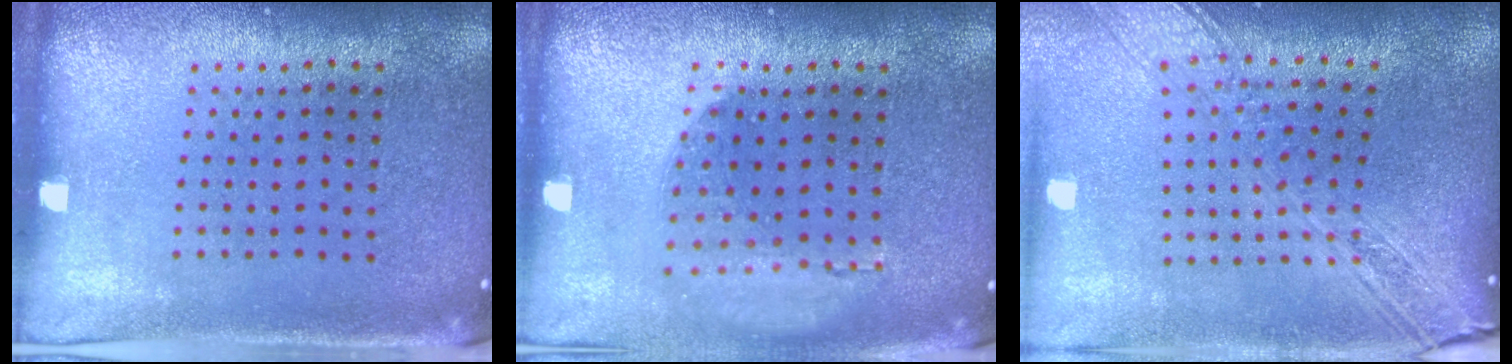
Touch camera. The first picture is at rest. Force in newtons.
{"total": 1.1, "press": 1.1, "slide": 0.2}
{"total": 3.0, "press": 2.3, "slide": 1.9}